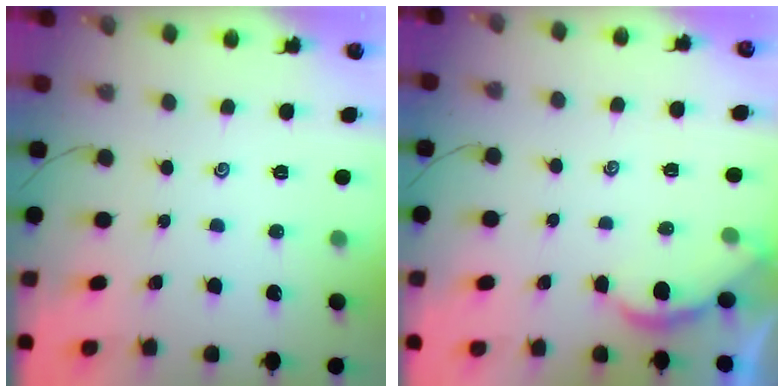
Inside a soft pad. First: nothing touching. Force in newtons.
{"total": 1.6, "press": 1.6, "slide": 0.1}